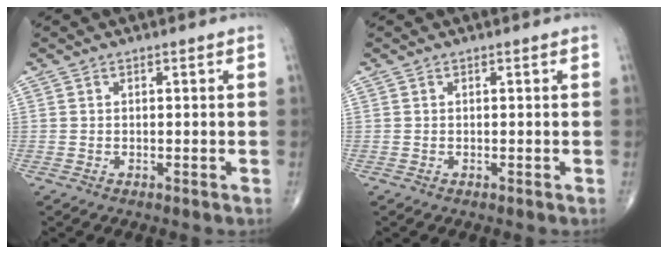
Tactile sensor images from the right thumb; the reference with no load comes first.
{"total": 0.0}